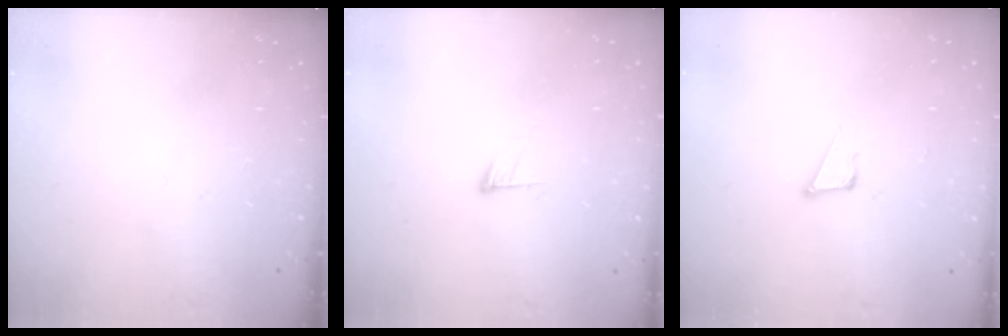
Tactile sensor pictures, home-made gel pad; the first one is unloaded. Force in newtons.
{"total": 4.5, "press": 4.5, "slide": 0.4}
{"total": 3.8, "press": 3.7, "slide": 0.8}